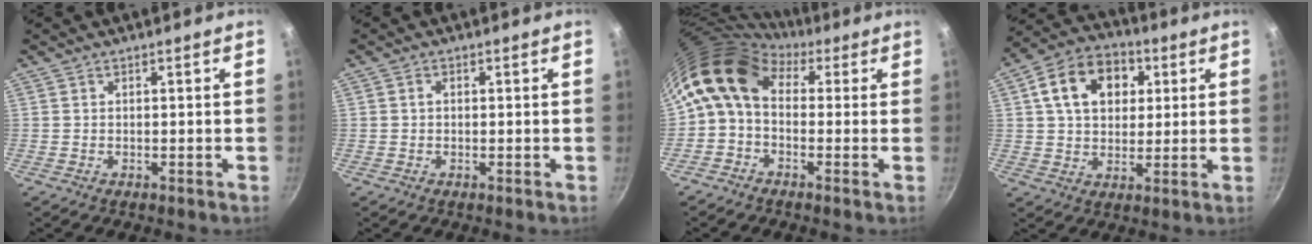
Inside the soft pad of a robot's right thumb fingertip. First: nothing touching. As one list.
[{"total": 1.1, "force": [0.1, 0.9, 0.7], "torque": [-0.010, 0.006, 0.000]}, {"total": 10.0, "force": [2.2, 7.0, 6.8], "torque": [-0.114, 0.024, 0.013]}, {"total": 14.3, "force": [4.2, 10.4, 8.9], "torque": [-0.126, 0.013, 0.057]}]